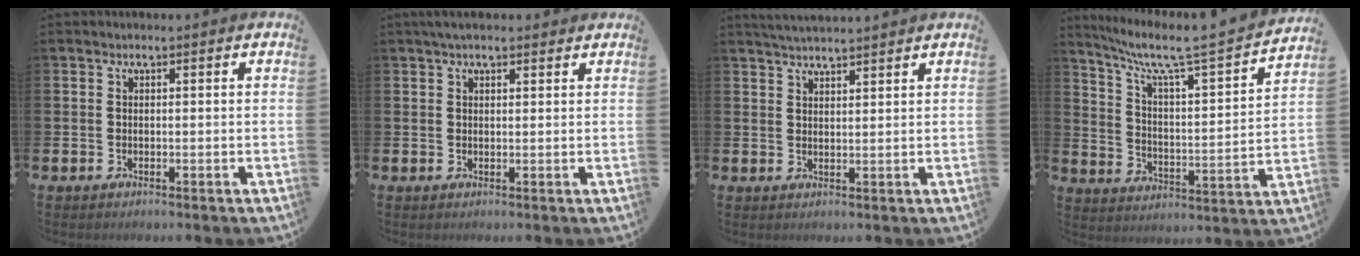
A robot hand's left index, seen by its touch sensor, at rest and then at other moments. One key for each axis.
{"total": 2.2, "fx": 1.8, "fy": 0.7, "fz": 0.9, "tx": -0.010, "ty": 0.001, "tz": 0.031}
{"total": 3.1, "fx": 3.0, "fy": 0.1, "fz": 0.4, "tx": -0.013, "ty": -0.011, "tz": 0.056}
{"total": 6.8, "fx": 5.5, "fy": 0.7, "fz": 3.9, "tx": -0.105, "ty": -0.045, "tz": 0.085}